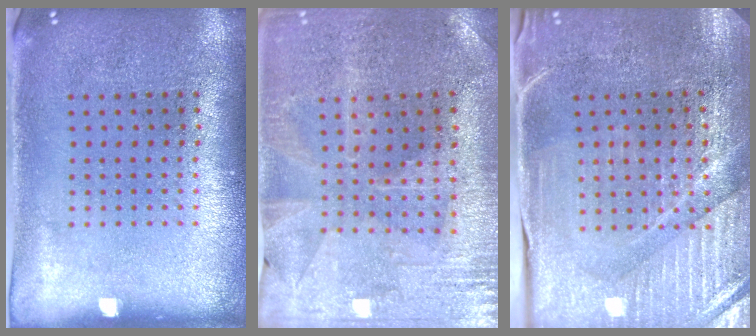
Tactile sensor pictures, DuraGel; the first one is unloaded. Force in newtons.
{"total": 0.9, "press": 0.8, "slide": 0.3}
{"total": 3.8, "press": 3.8, "slide": 0.5}